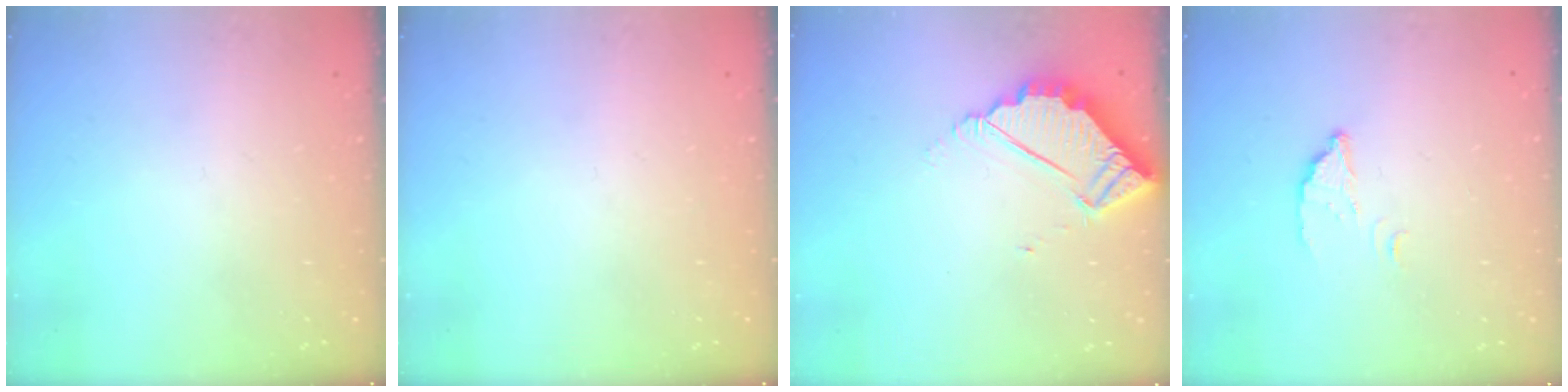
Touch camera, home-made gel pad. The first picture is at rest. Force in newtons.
{"total": 0.0}
{"total": 4.1, "press": 4.1, "slide": 0.2}
{"total": 2.7, "press": 2.7, "slide": 0.3}